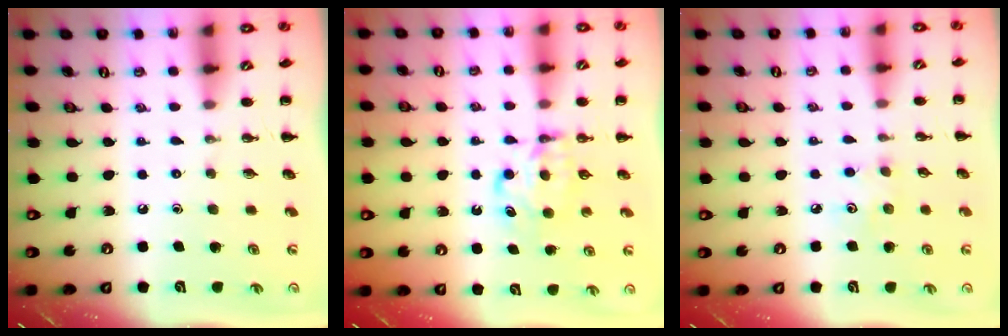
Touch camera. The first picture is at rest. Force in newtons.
{"total": 6.4, "press": 6.4, "slide": 0.5}
{"total": 3.9, "press": 3.8, "slide": 0.9}